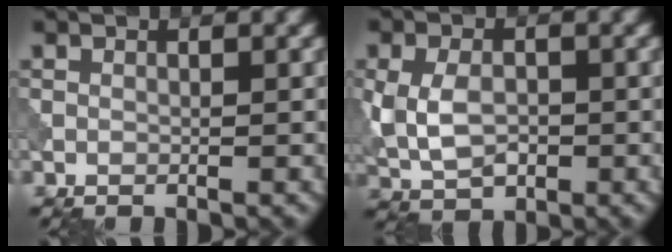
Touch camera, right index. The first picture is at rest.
{"total": 5.1, "force": [-0.4, 3.4, 3.7], "torque": [-0.085, -0.006, -0.009]}